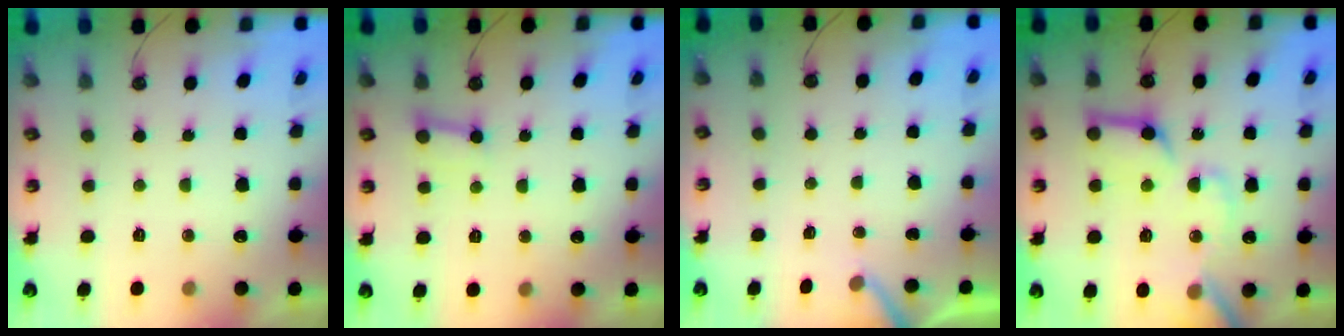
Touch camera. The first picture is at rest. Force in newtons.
{"total": 4.7, "press": 4.6, "slide": 0.9}
{"total": 2.5, "press": 2.5, "slide": 0.2}
{"total": 17.3, "press": 17.2, "slide": 2.3}